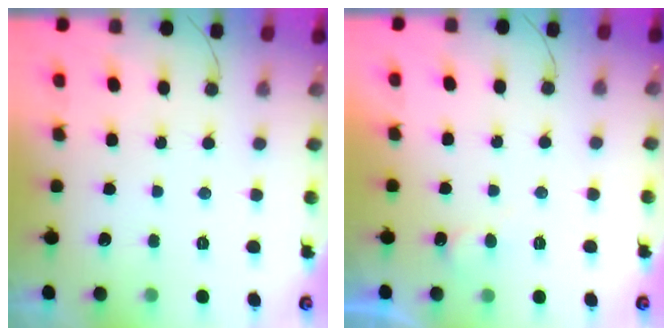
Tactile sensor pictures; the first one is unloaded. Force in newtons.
{"total": 6.0, "press": 6.0, "slide": 0.4}